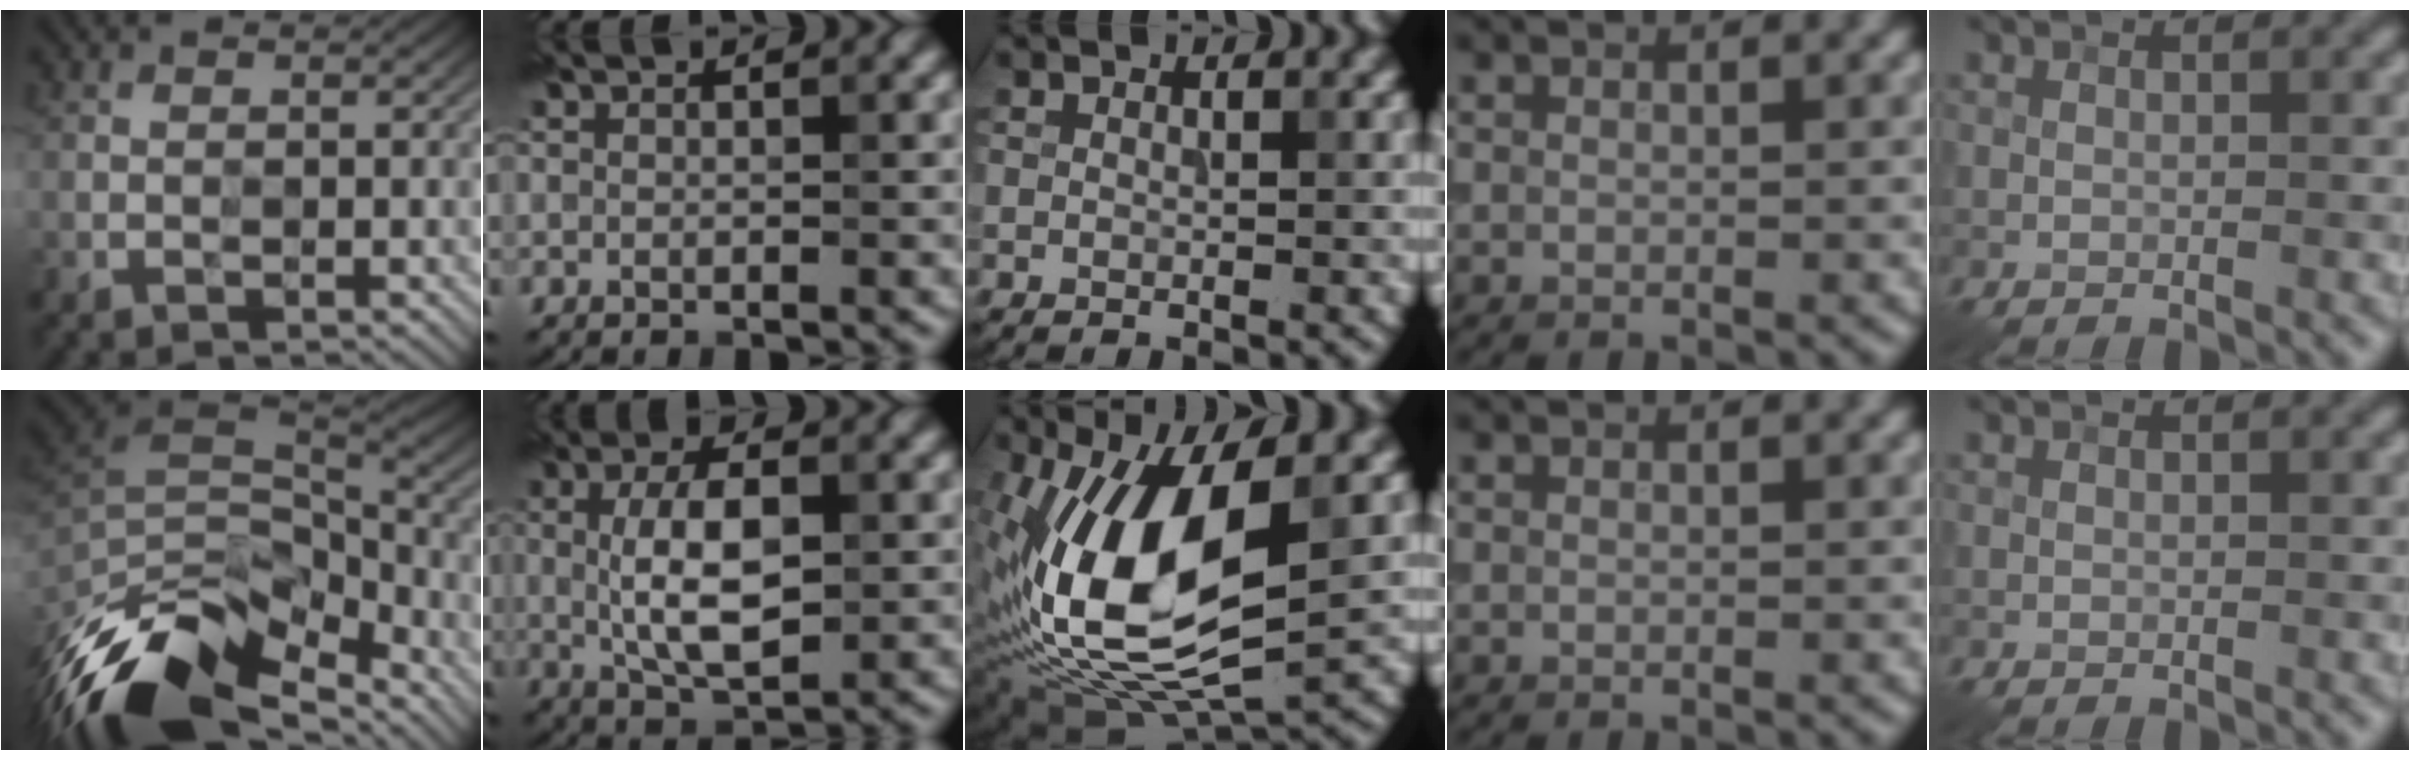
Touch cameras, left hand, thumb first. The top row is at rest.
{"thumb": {"total": 15.2, "force": [-11.4, 6.3, 7.8], "torque": [-0.198, -0.026, -0.185]}, "index": {"total": 6.2, "force": [0.2, 2.7, 5.6], "torque": [-0.109, 0.000, 0.004]}, "middle": {"total": 13.0, "force": [0.8, 6.1, 11.5], "torque": [-0.219, -0.013, 0.010]}}